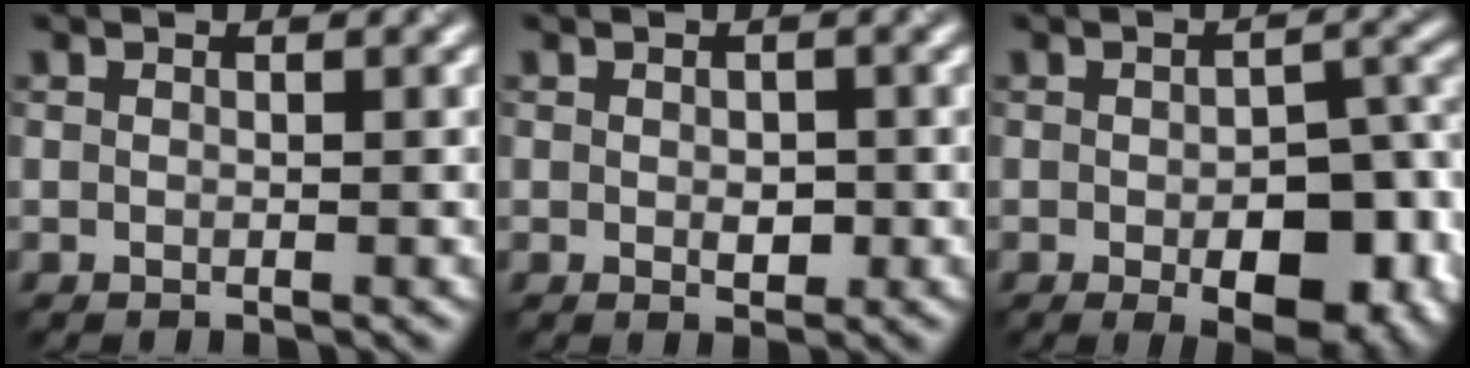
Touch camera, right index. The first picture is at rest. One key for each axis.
{"total": 1.5, "fx": -0.2, "fy": 0.9, "fz": 1.2, "tx": -0.016, "ty": -0.002, "tz": -0.001}
{"total": 8.5, "fx": -2.8, "fy": 4.0, "fz": 6.9, "tx": -0.088, "ty": -0.010, "tz": -0.032}